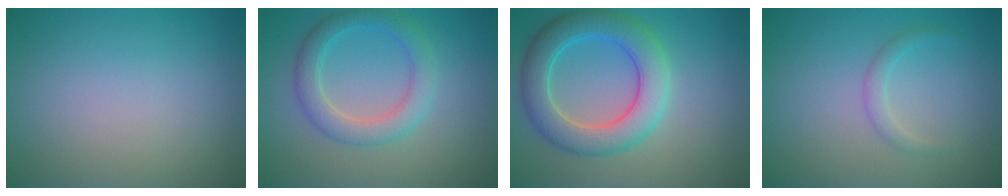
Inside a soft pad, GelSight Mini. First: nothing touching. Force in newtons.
{"total": 3.7, "press": 3.7, "slide": 0.2}
{"total": 6.3, "press": 6.3, "slide": 0.4}
{"total": 1.2, "press": 1.2, "slide": 0.0}